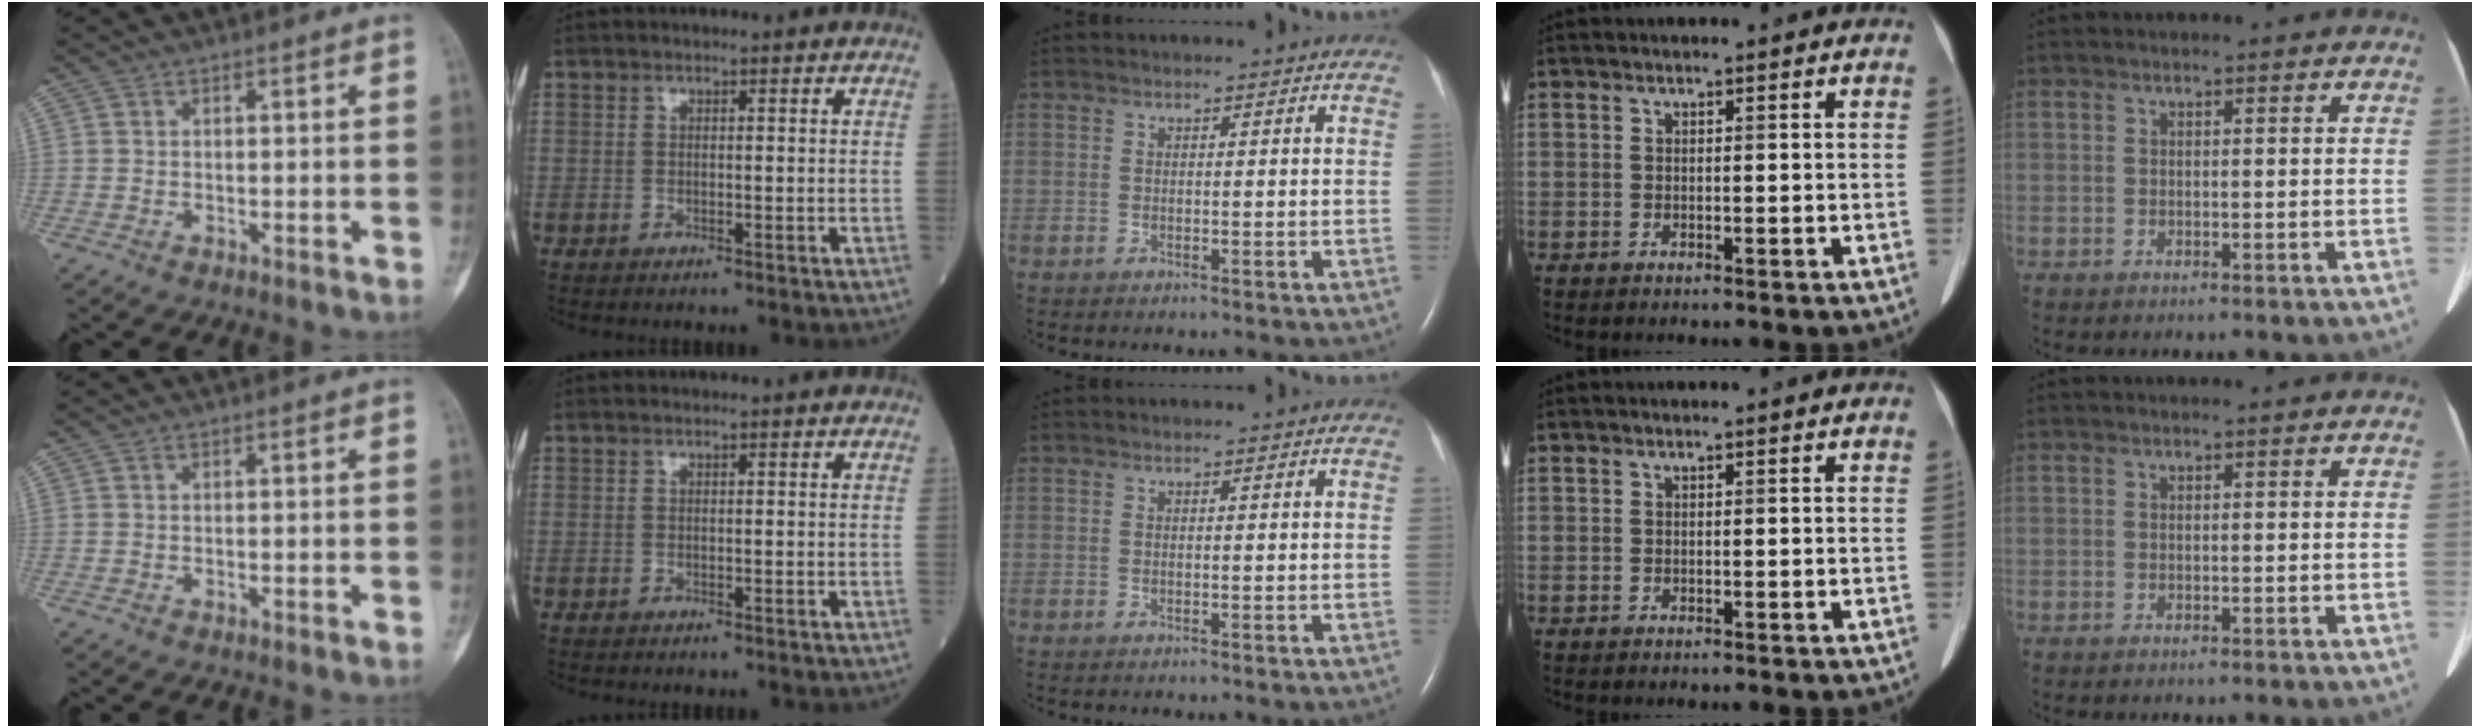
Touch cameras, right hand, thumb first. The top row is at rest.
{}